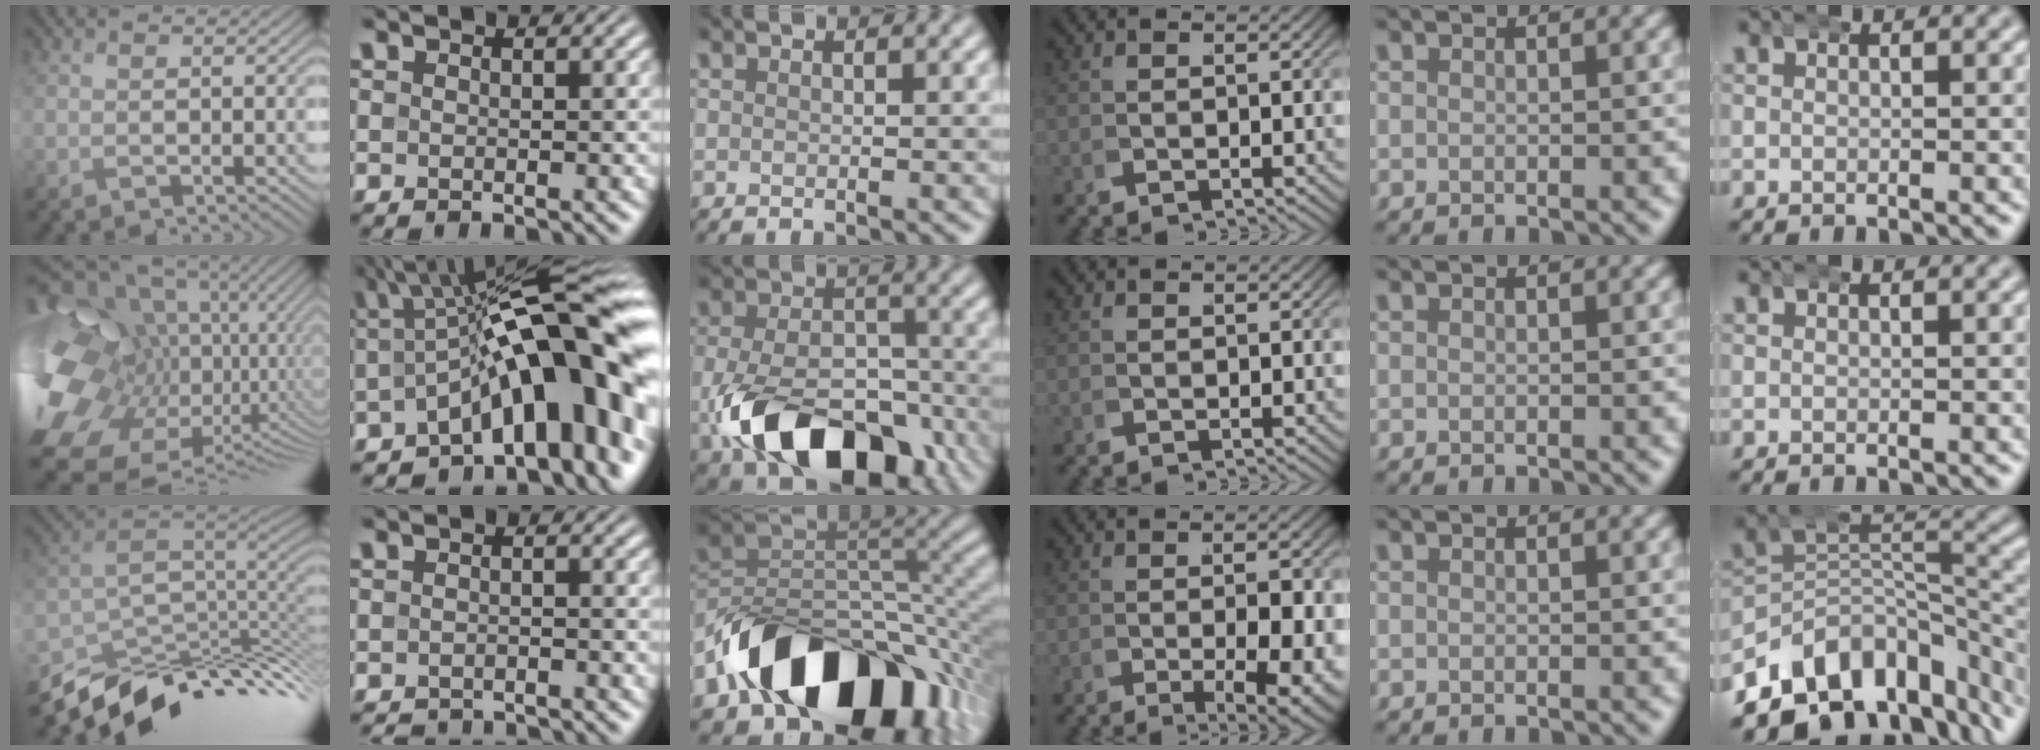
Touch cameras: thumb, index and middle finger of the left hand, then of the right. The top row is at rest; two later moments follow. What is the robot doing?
{"motion": "wrap", "object": "arm wrap"}